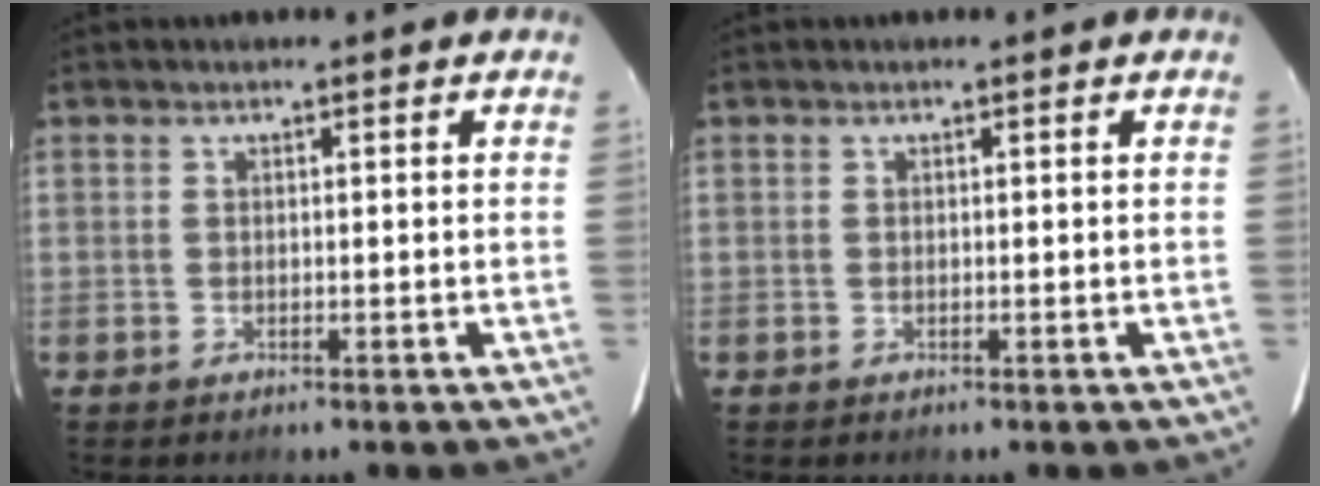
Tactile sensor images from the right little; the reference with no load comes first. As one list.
[{"total": 0.0}]